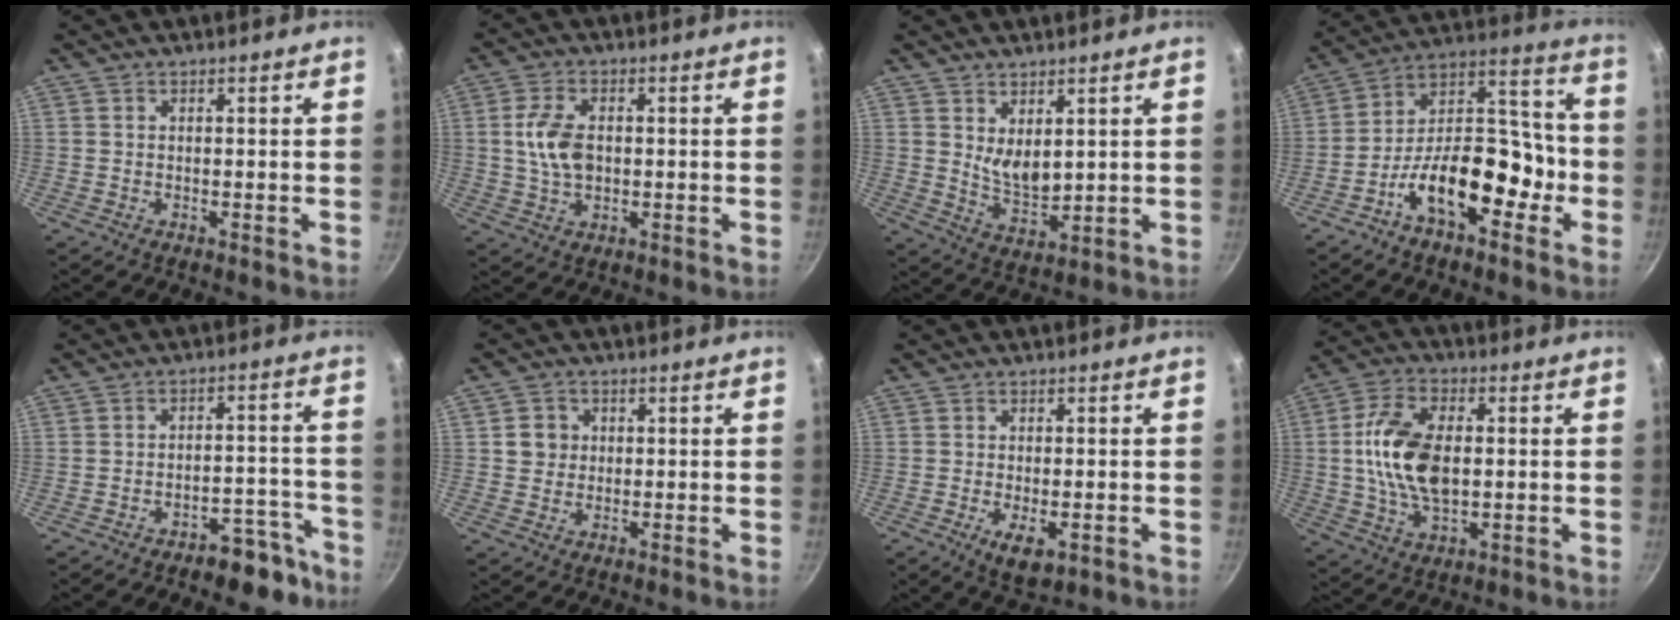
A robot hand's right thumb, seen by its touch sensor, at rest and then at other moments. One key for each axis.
{"total": 7.8, "fx": 0.5, "fy": 4.9, "fz": 6.0, "tx": -0.117, "ty": 0.004, "tz": 0.013}
{"total": 6.1, "fx": 2.0, "fy": 3.2, "fz": 4.8, "tx": -0.072, "ty": -0.028, "tz": 0.048}
{"total": 18.3, "fx": -6.9, "fy": 9.3, "fz": 14.1, "tx": -0.203, "ty": 0.075, "tz": -0.122}
{"total": 8.4, "fx": -6.1, "fy": 3.9, "fz": 4.2, "tx": -0.040, "ty": 0.063, "tz": -0.087}
{"total": 3.9, "fx": 0.6, "fy": 3.6, "fz": 1.2, "tx": 0.000, "ty": 0.003, "tz": 0.007}
{"total": 5.0, "fx": -1.8, "fy": 2.2, "fz": 4.1, "tx": -0.070, "ty": -0.007, "tz": -0.024}
{"total": 15.3, "fx": 0.7, "fy": 8.5, "fz": 12.6, "tx": -0.241, "ty": 0.007, "tz": 0.015}